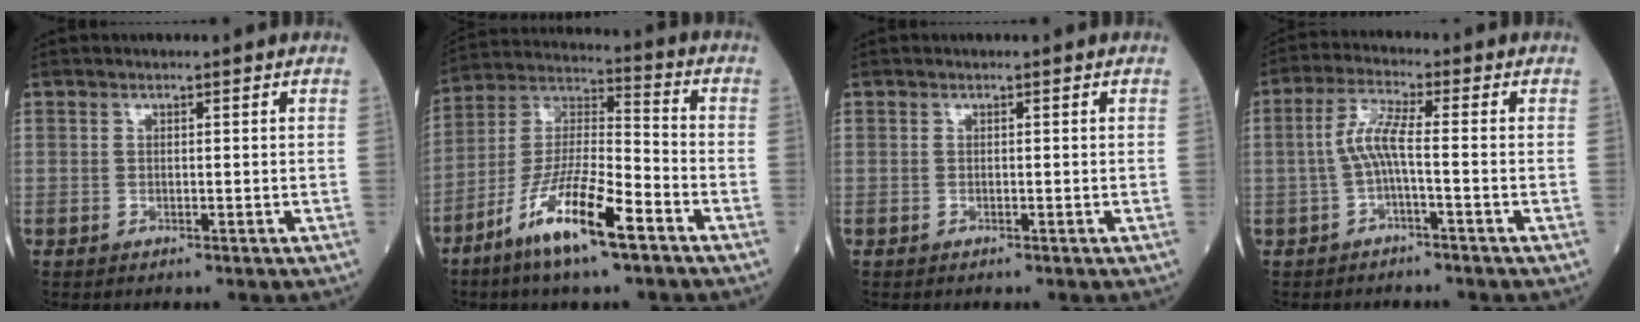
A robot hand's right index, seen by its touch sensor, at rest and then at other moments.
{"total": 14.1, "force": [-7.8, 2.0, 11.6], "torque": [-0.228, -0.016, -0.148]}
{"total": 0.0}
{"total": 4.9, "force": [-0.9, 0.2, 4.8], "torque": [-0.101, 0.016, -0.019]}